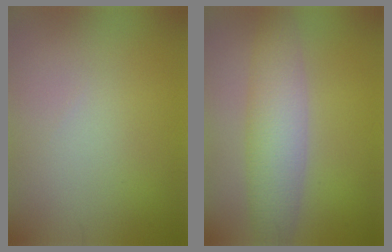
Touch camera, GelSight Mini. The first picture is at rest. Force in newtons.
{"total": 5.5, "press": 5.5, "slide": 0.2}